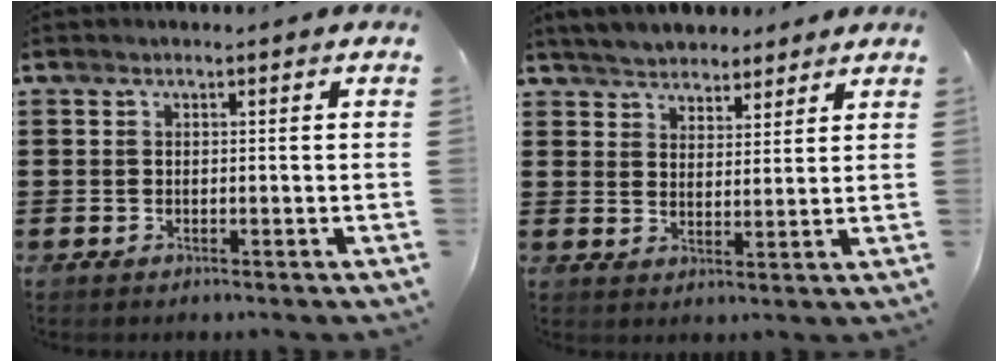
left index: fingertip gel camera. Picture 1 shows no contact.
{"total": 4.6, "force": [4.4, 1.3, 0.2], "torque": [-0.024, -0.008, 0.080]}